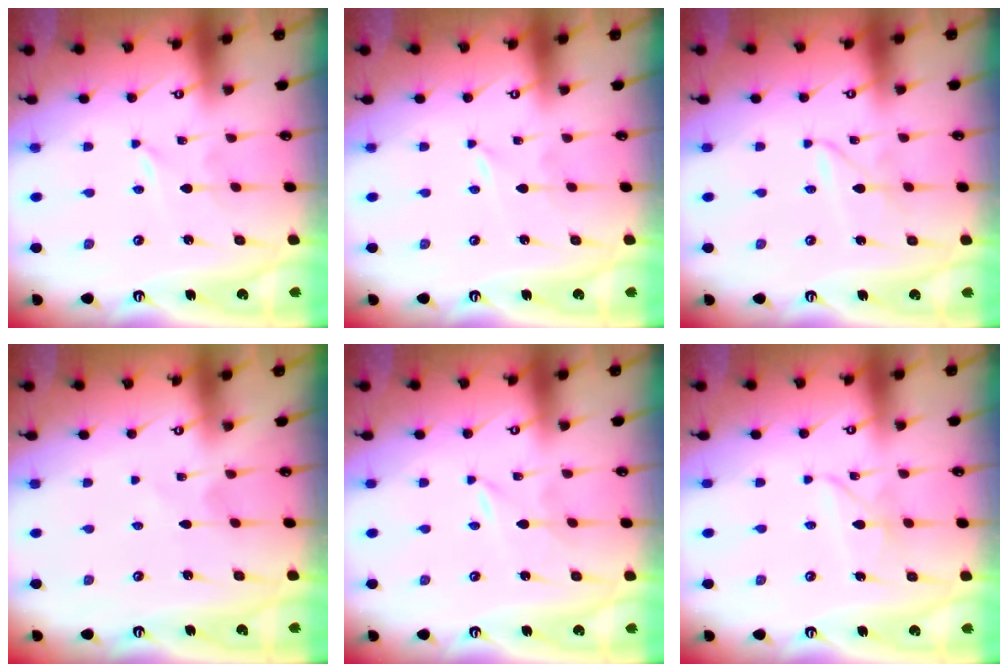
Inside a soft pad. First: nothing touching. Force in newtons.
{"total": 0.0}
{"total": 2.1, "press": 2.1, "slide": 0.1}
{"total": 1.0, "press": 1.0, "slide": 0.1}
{"total": 0.0}
{"total": 5.1, "press": 5.1, "slide": 0.1}